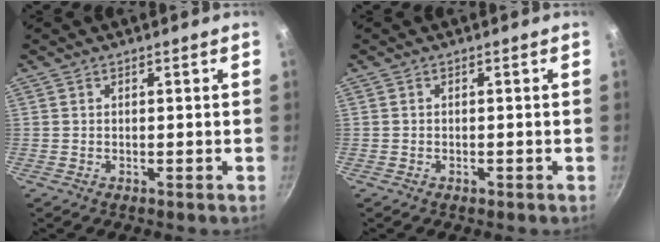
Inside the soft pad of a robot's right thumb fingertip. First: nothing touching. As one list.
[{"total": 0.7, "force": [-0.4, 0.4, 0.3], "torque": [-0.006, 0.003, -0.006]}]